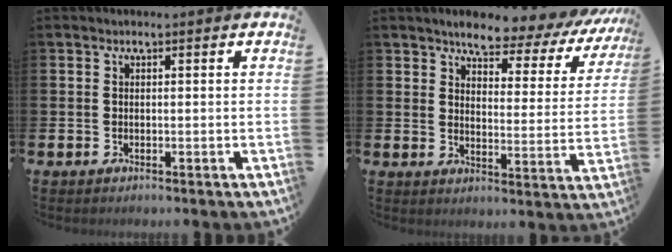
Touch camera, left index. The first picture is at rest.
{"total": 5.6, "force": [5.1, 1.4, 1.8], "torque": [-0.049, -0.042, 0.079]}